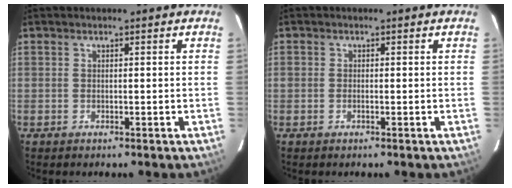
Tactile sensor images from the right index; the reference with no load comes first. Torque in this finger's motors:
{"motor_torque": [-0.07, -0.01, -0.02, 0.02]}